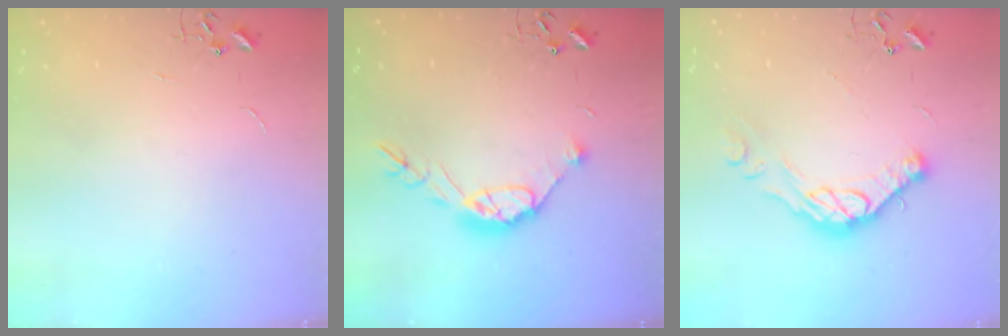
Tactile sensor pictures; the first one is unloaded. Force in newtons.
{"total": 12.0, "press": 12.0, "slide": 0.9}
{"total": 13.3, "press": 13.3, "slide": 0.8}